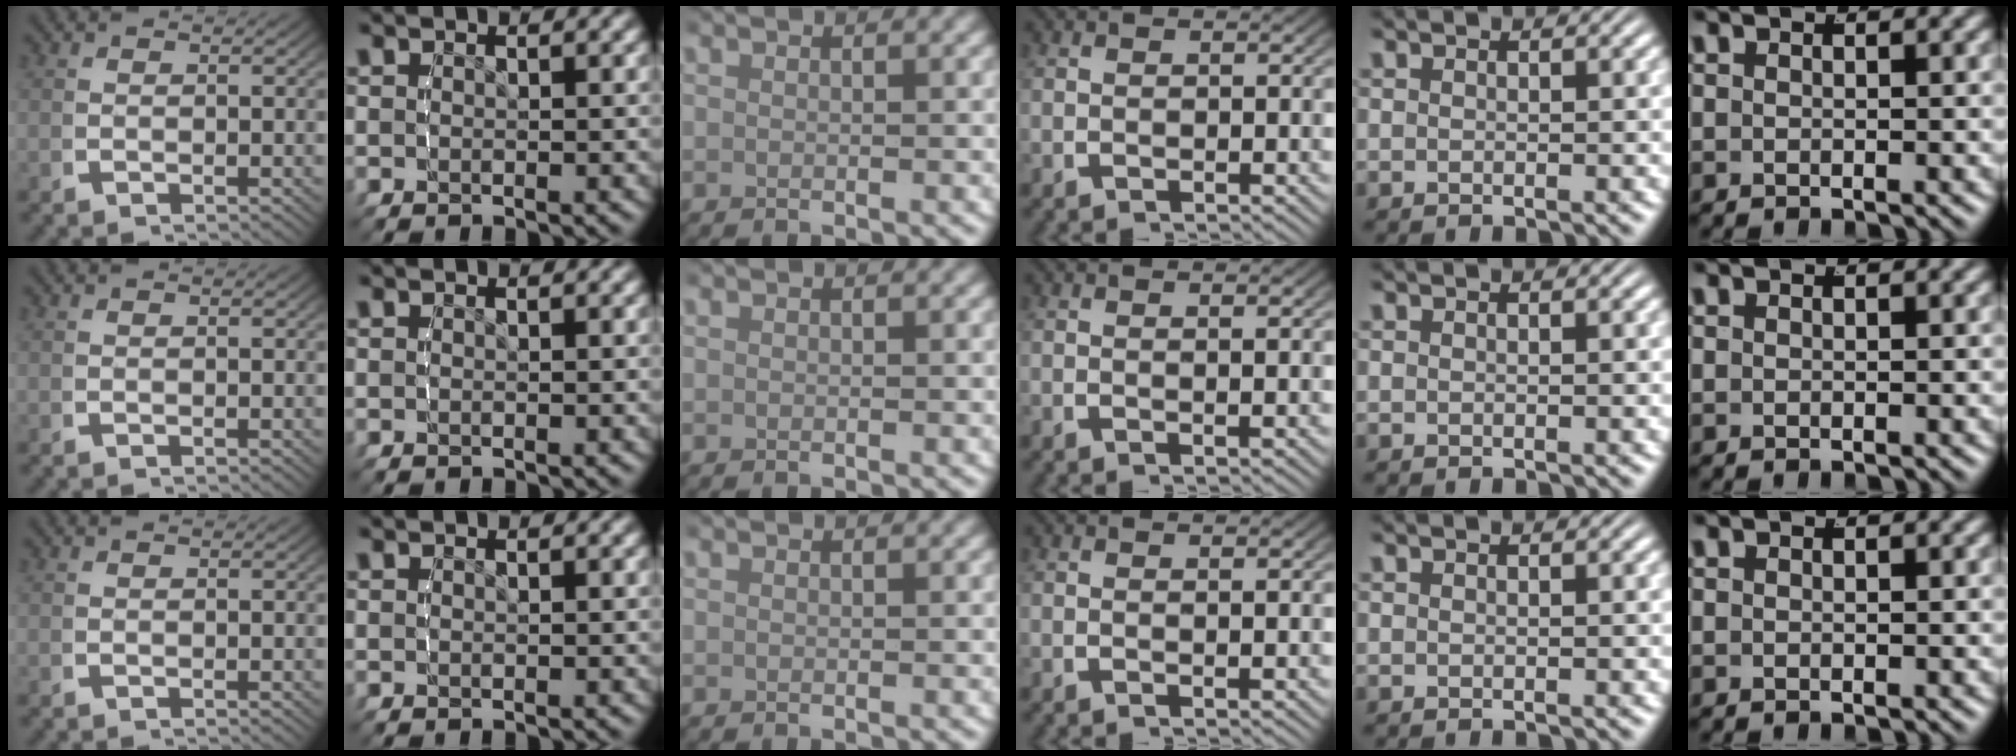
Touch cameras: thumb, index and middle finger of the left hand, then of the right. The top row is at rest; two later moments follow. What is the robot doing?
{"motion": "lift_and_place", "object": "bottle"}